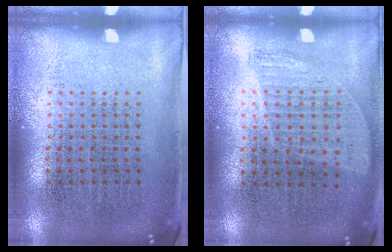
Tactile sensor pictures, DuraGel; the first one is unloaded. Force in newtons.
{"total": 0.9, "press": 0.8, "slide": 0.4}